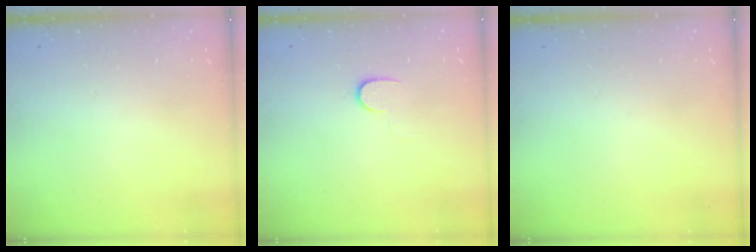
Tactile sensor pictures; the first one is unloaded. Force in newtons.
{"total": 6.8, "press": 6.7, "slide": 1.0}
{"total": 0.0}